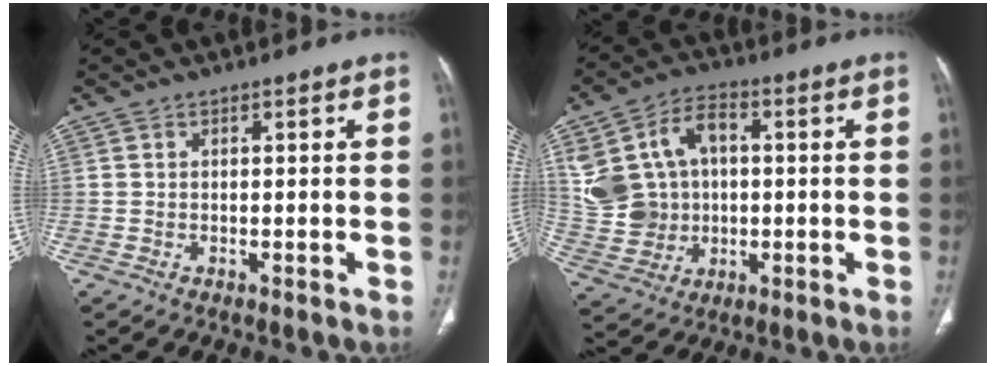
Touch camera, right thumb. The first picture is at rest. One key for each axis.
{"total": 14.6, "fx": 2.3, "fy": 11.5, "fz": 8.7, "tx": -0.150, "ty": 0.018, "tz": 0.052}